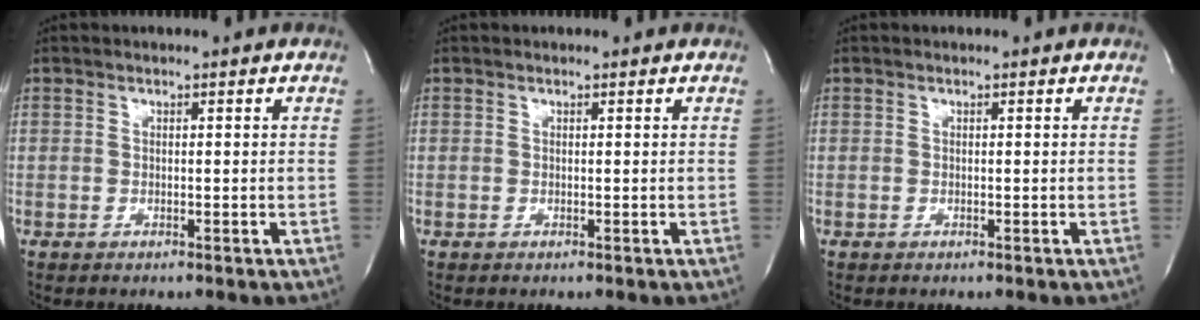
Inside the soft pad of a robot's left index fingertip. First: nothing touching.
{"total": 0.0}
{"total": 0.0}